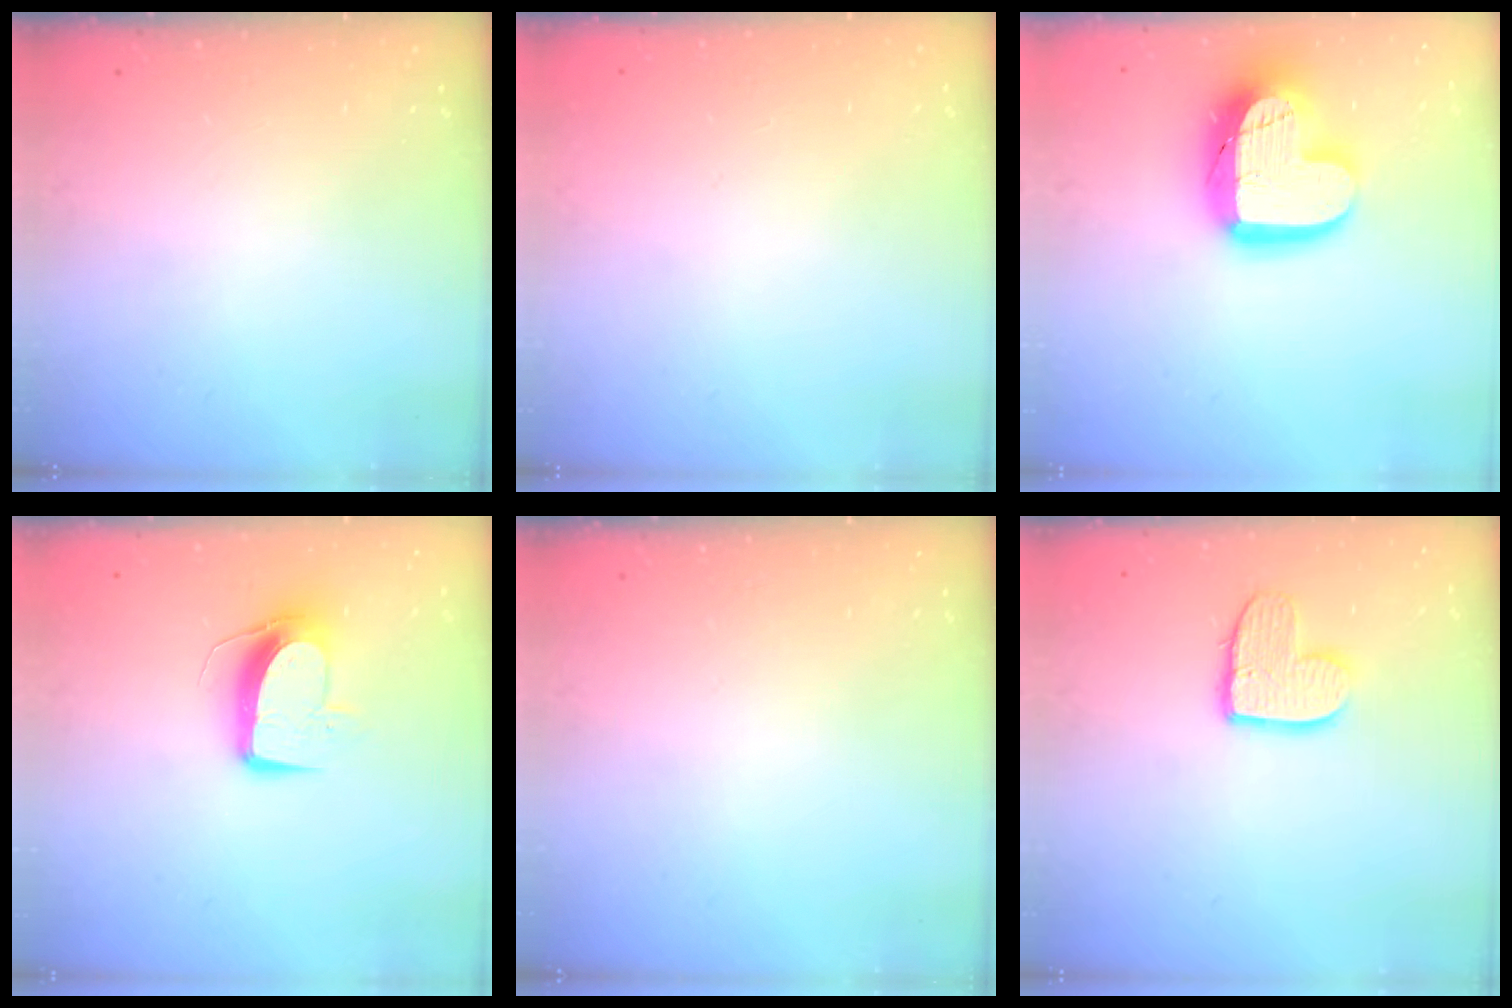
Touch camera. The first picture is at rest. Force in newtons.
{"total": 0.0}
{"total": 18.4, "press": 18.3, "slide": 1.4}
{"total": 9.8, "press": 9.8, "slide": 1.0}
{"total": 0.0}
{"total": 9.8, "press": 9.8, "slide": 0.5}